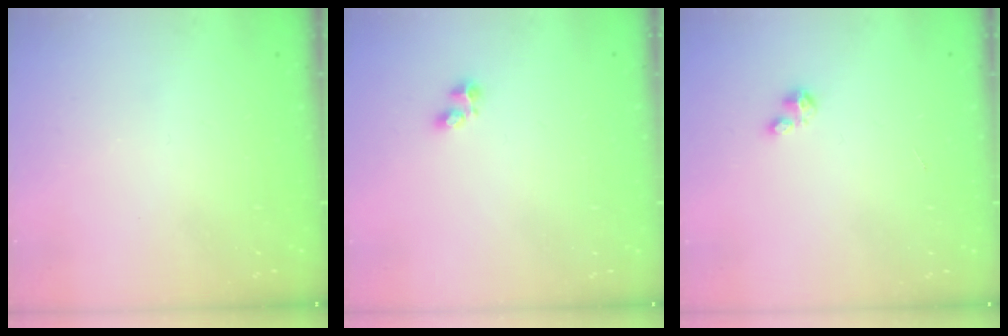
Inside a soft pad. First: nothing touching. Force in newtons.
{"total": 2.2, "press": 2.2, "slide": 0.5}
{"total": 2.1, "press": 2.0, "slide": 0.5}